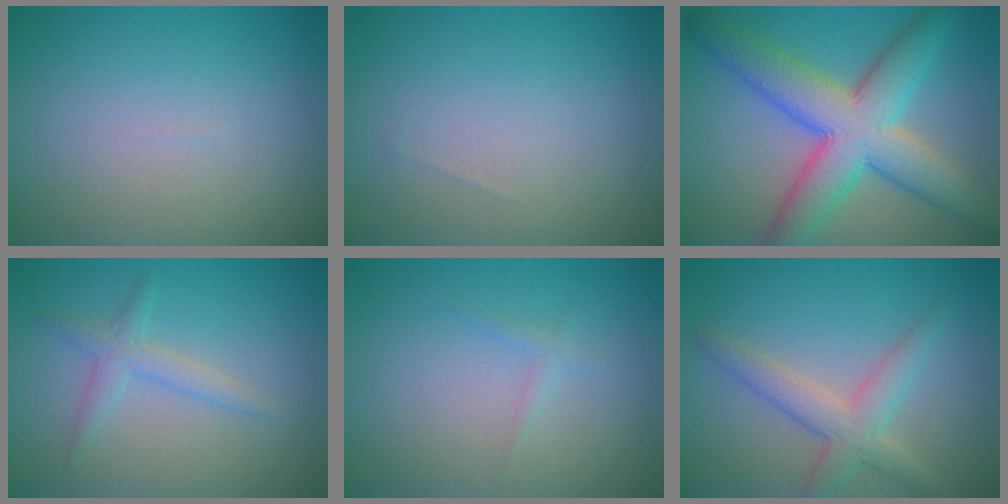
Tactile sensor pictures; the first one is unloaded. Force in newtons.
{"total": 0.0}
{"total": 9.7, "press": 9.7, "slide": 0.3}
{"total": 1.9, "press": 1.9, "slide": 0.1}
{"total": 0.8, "press": 0.8, "slide": 0.1}
{"total": 3.8, "press": 3.8, "slide": 0.3}